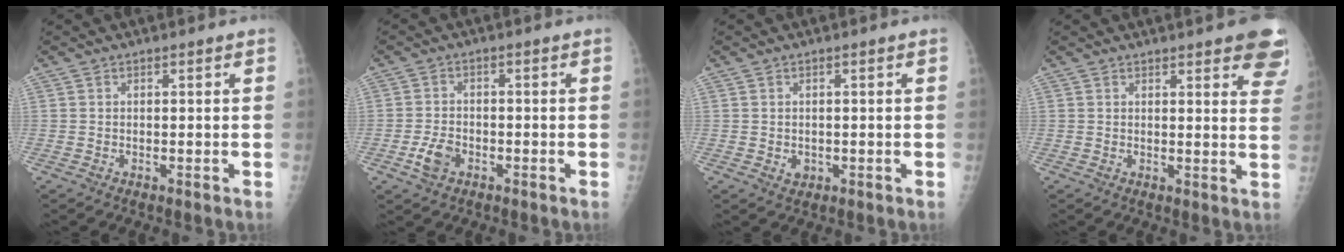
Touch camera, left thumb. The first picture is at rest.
{"total": 4.2, "force": [-2.1, 2.7, 2.4], "torque": [-0.046, 0.010, -0.037]}
{"total": 1.6, "force": [-0.4, 1.4, 0.7], "torque": [-0.001, 0.000, 0.001]}
{"total": 10.4, "force": [6.9, 2.8, 7.2], "torque": [-0.055, -0.026, 0.067]}